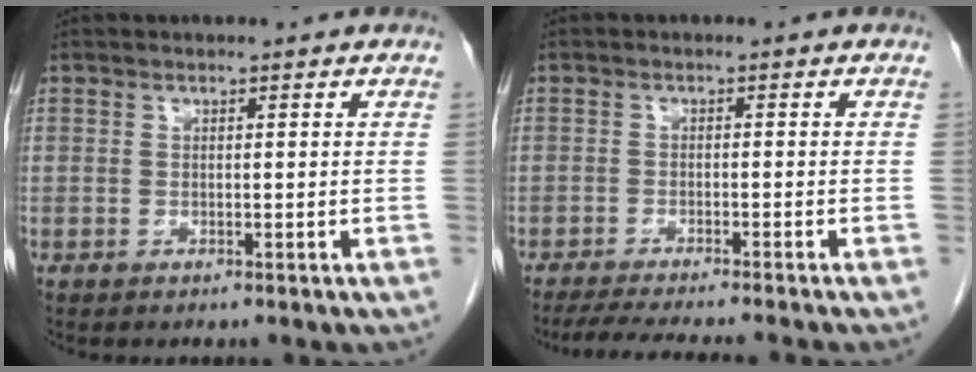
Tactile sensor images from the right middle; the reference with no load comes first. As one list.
[{"total": 9.4, "force": [-8.3, -0.4, 4.4], "torque": [-0.050, -0.015, -0.125]}]